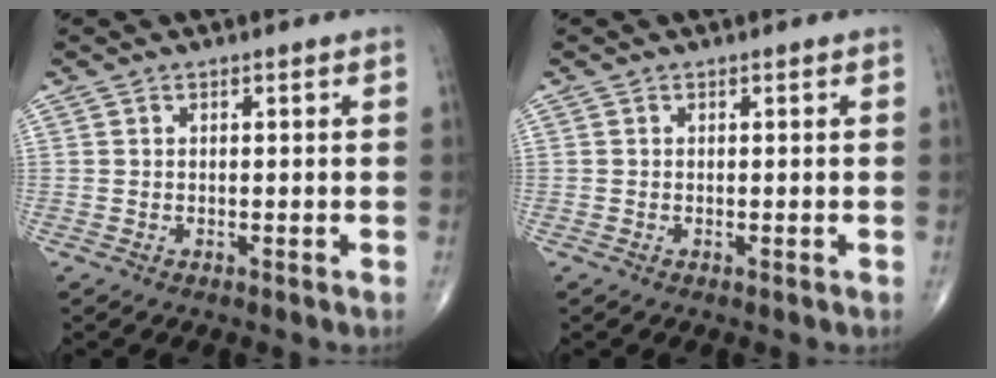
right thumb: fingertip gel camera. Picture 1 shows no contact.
{"total": 0.0}